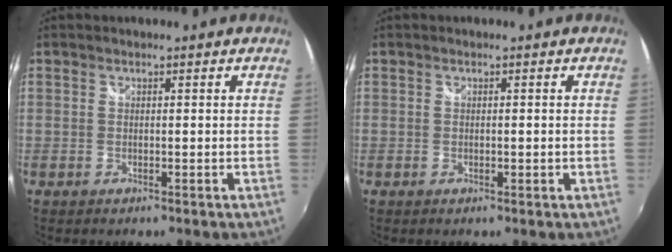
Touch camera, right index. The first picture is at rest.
{"total": 1.3, "force": [-0.2, 0.5, 1.2], "torque": [-0.019, -0.001, -0.004]}